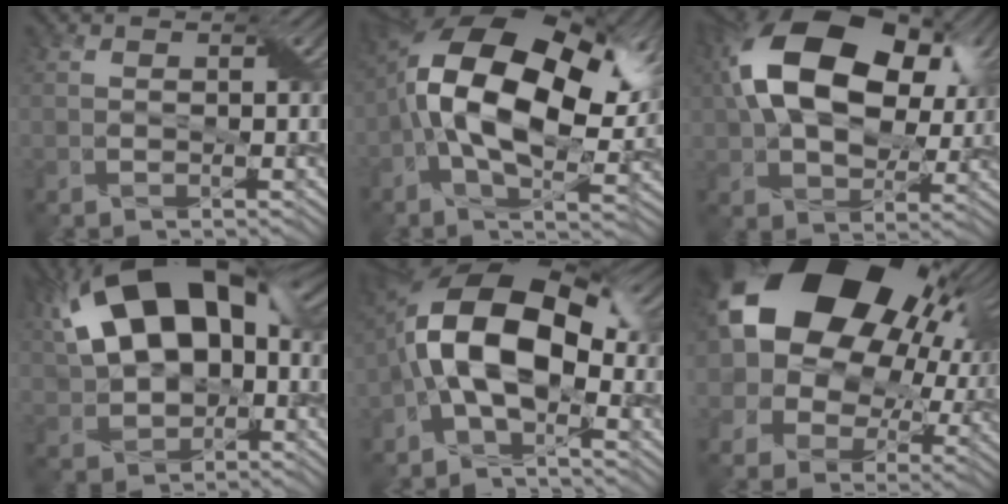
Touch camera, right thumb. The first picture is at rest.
{"total": 18.3, "force": [2.9, 9.8, 15.2], "torque": [-0.290, 0.005, 0.044]}
{"total": 18.5, "force": [5.5, 11.5, 13.4], "torque": [-0.251, 0.016, 0.090]}
{"total": 16.9, "force": [4.0, 9.9, 13.1], "torque": [-0.240, 0.026, 0.059]}
{"total": 12.7, "force": [-1.2, 6.5, 10.9], "torque": [-0.205, 0.026, -0.038]}
{"total": 23.0, "force": [7.8, 16.4, 14.1], "torque": [-0.275, 0.022, 0.139]}